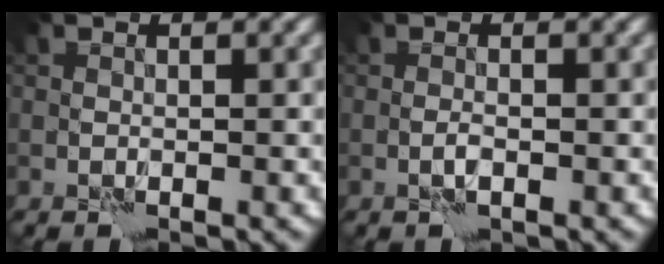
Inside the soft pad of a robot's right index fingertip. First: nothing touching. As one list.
[{"total": 0.6, "force": [-0.2, 0.0, 0.6], "torque": [-0.013, 0.000, -0.005]}]